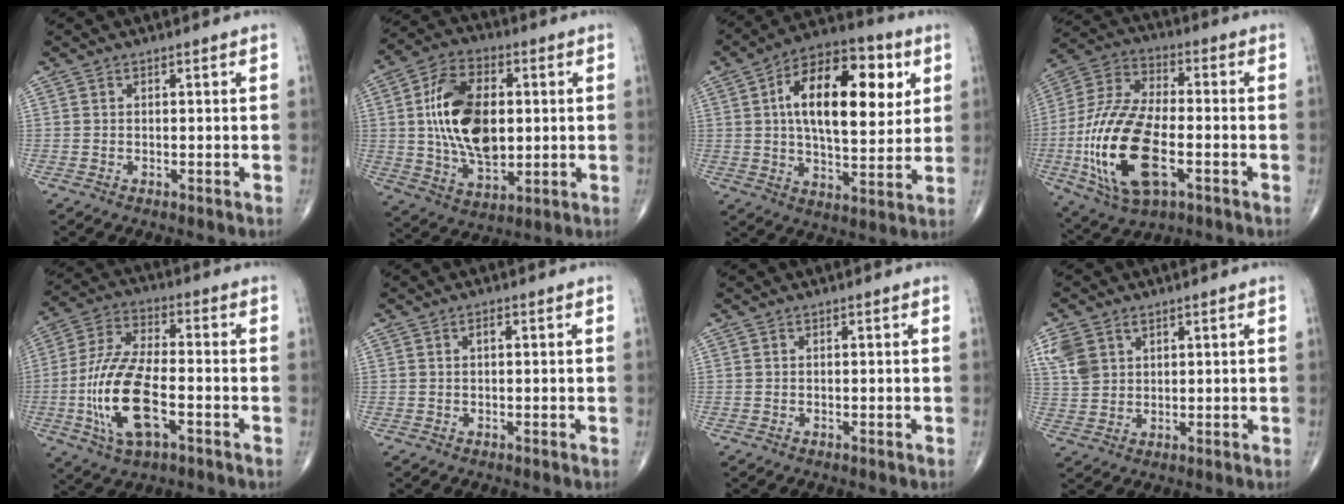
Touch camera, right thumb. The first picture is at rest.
{"total": 17.6, "force": [1.7, 10.3, 14.2], "torque": [-0.237, -0.001, 0.034]}
{"total": 20.9, "force": [5.2, 10.4, 17.4], "torque": [-0.244, 0.000, 0.074]}
{"total": 21.2, "force": [-5.4, 10.0, 17.8], "torque": [-0.376, 0.013, -0.093]}
{"total": 15.9, "force": [-4.4, 6.8, 13.7], "torque": [-0.286, 0.020, -0.080]}
{"total": 1.2, "force": [0.3, 0.5, 1.0], "torque": [-0.018, 0.004, 0.004]}
{"total": 0.0}
{"total": 6.3, "force": [2.9, 4.5, 3.3], "torque": [-0.060, -0.003, 0.064]}